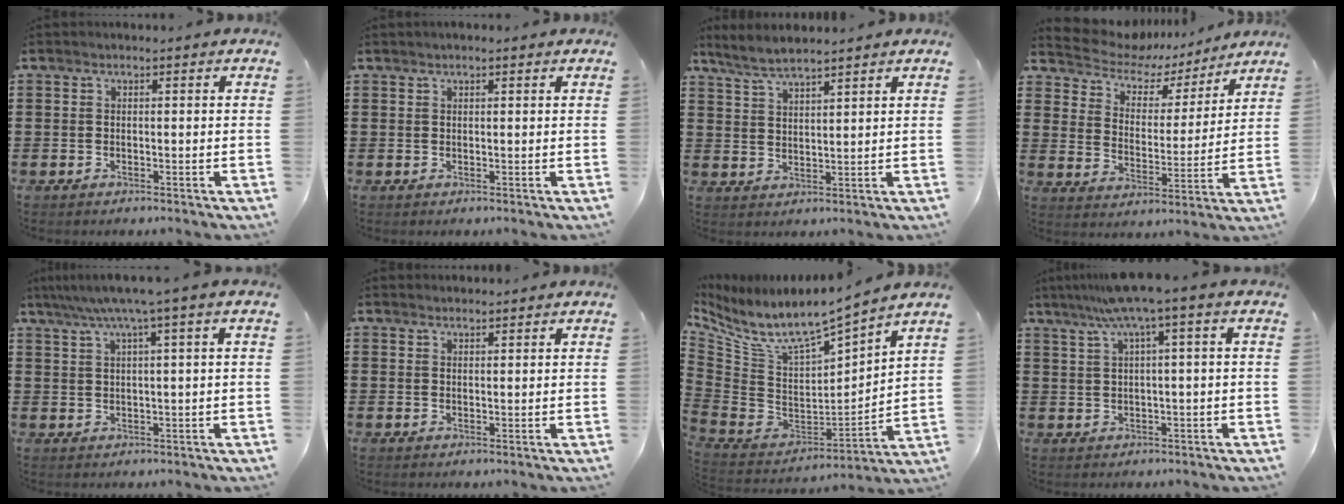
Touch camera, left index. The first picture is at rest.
{"total": 0.7, "force": [0.5, 0.1, 0.4], "torque": [-0.008, 0.001, 0.010]}
{"total": 4.2, "force": [3.9, 0.5, 1.6], "torque": [-0.045, -0.008, 0.070]}
{"total": 5.6, "force": [4.9, 2.5, 1.1], "torque": [-0.056, -0.031, 0.079]}
{"total": 4.3, "force": [2.2, -0.6, 3.7], "torque": [-0.075, -0.005, 0.034]}
{"total": 1.2, "force": [1.1, 0.2, 0.2], "torque": [-0.005, 0.001, 0.022]}
{"total": 6.7, "force": [5.2, 1.4, 4.0], "torque": [-0.103, -0.056, 0.084]}
{"total": 5.6, "force": [2.2, -0.5, 5.1], "torque": [-0.103, -0.007, 0.034]}